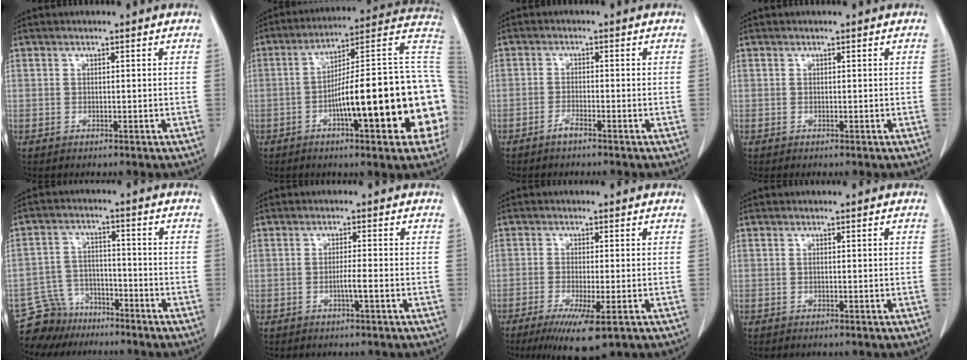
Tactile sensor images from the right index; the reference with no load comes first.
{"total": 24.3, "force": [-4.5, 3.2, 23.6], "torque": [-0.241, 0.032, -0.064]}
{"total": 1.7, "force": [-1.4, 0.1, 1.0], "torque": [-0.022, 0.000, -0.027]}
{"total": 0.0}
{"total": 7.3, "force": [-6.2, 3.9, -0.4], "torque": [0.004, 0.016, -0.110]}
{"total": 2.2, "force": [-0.8, -0.2, 2.1], "torque": [-0.039, -0.001, -0.015]}
{"total": 7.4, "force": [-4.0, 0.9, 6.1], "torque": [-0.103, -0.022, -0.061]}
{"total": 0.8, "force": [0.0, 0.0, 0.8], "torque": [-0.017, 0.001, 0.003]}